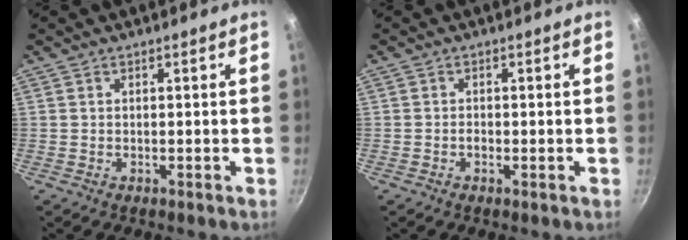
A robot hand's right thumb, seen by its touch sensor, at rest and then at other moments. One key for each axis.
{"total": 1.1, "fx": -0.4, "fy": 0.6, "fz": 0.8, "tx": -0.017, "ty": 0.002, "tz": -0.010}